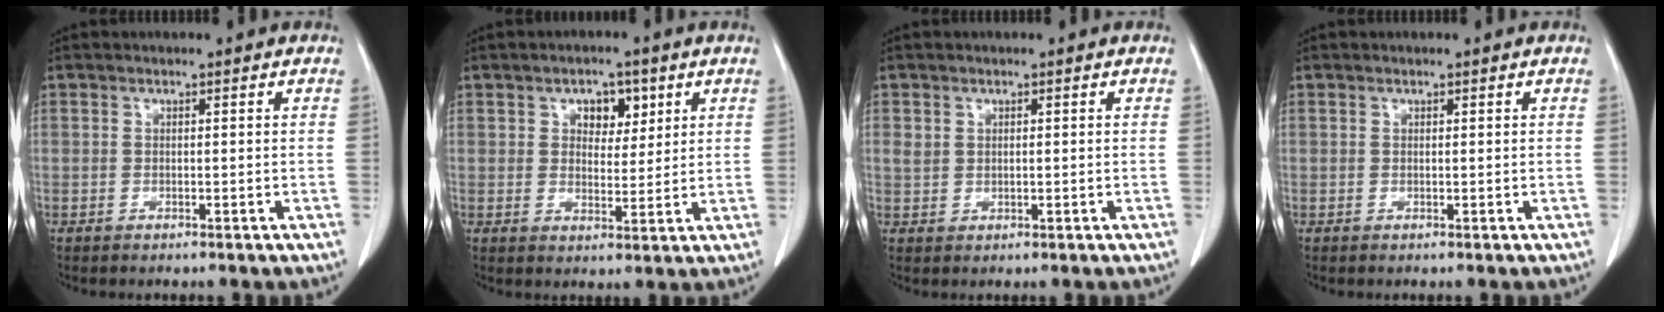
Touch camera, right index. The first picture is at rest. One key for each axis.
{"total": 4.7, "fx": 2.1, "fy": 3.0, "fz": 3.0, "tx": -0.038, "ty": 0.008, "tz": 0.033}
{"total": 1.6, "fx": 0.7, "fy": 1.3, "fz": 0.7, "tx": -0.013, "ty": 0.005, "tz": 0.014}
{"total": 0.0}